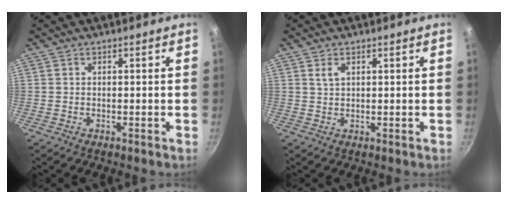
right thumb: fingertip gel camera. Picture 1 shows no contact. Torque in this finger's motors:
{"motor_torque": [-0.03, 0.04, 0.02, 0.02, 0.02]}